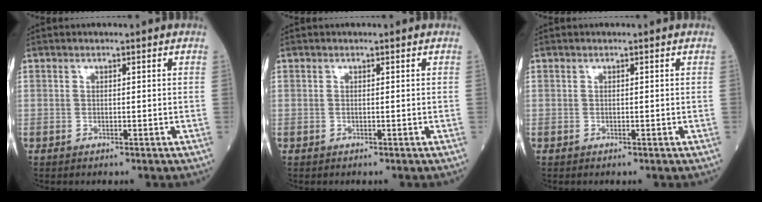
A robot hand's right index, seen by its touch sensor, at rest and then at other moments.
{"total": 0.0}
{"total": 0.0}